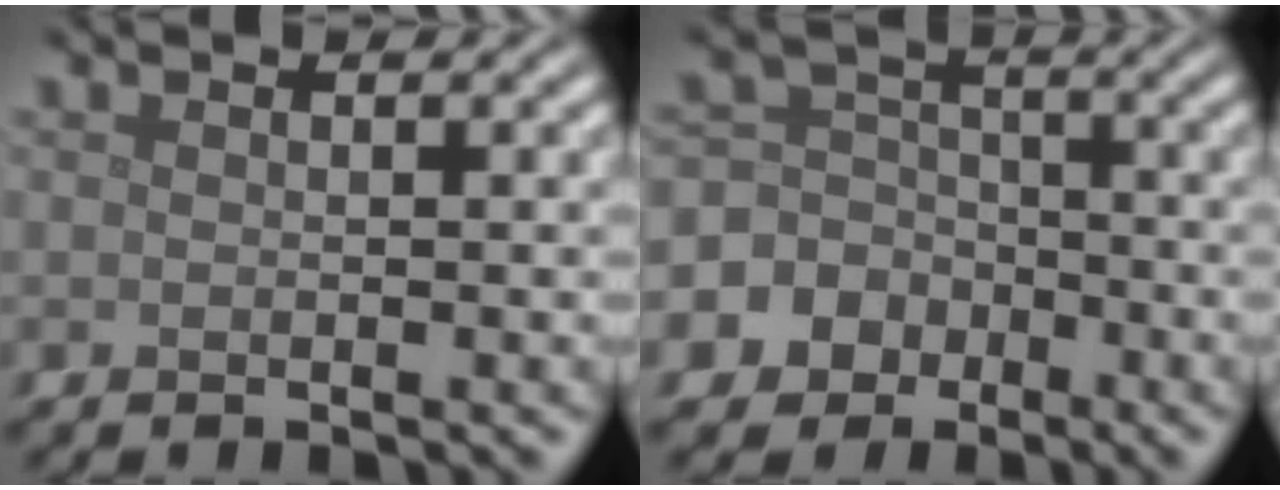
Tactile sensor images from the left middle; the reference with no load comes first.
{"total": 8.6, "force": [-3.5, 7.8, 1.3], "torque": [-0.040, 0.004, -0.089]}